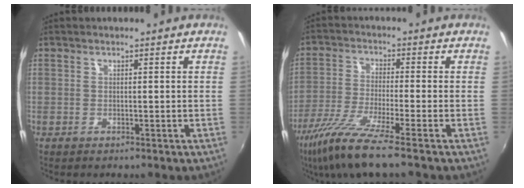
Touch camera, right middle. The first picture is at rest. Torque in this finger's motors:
{"motor_torque": [1.10, -1.04, 0.26, 0.11]}